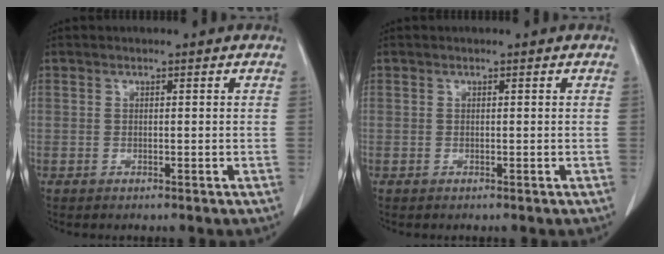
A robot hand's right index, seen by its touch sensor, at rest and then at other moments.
{"total": 0.0}